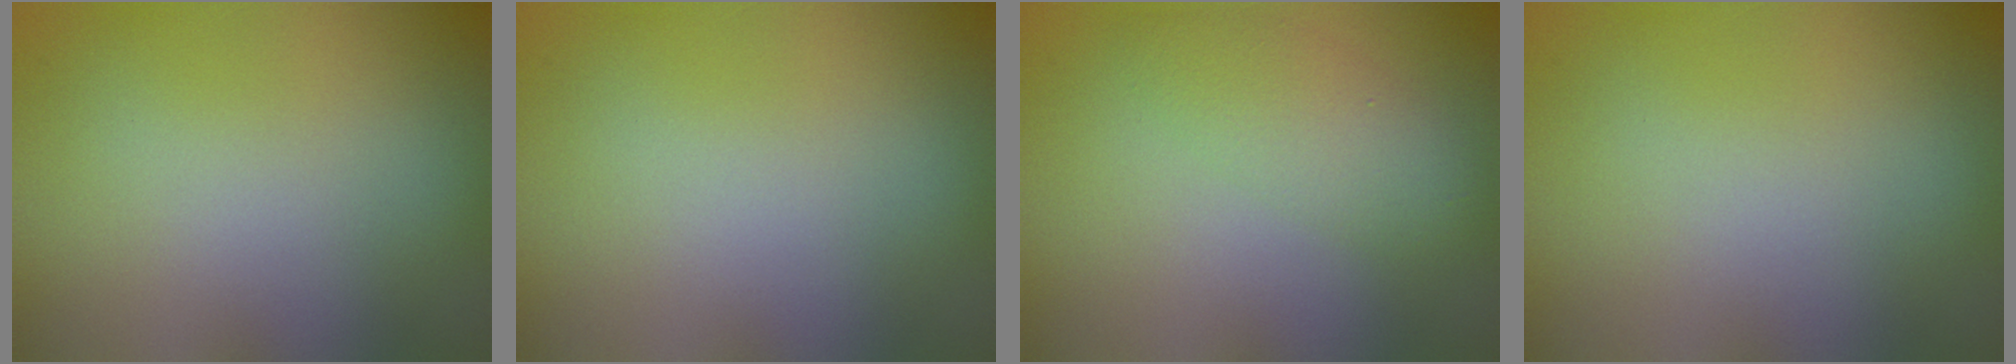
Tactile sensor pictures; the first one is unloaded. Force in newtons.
{"total": 0.0}
{"total": 2.7, "press": 2.7, "slide": 0.1}
{"total": 0.0}